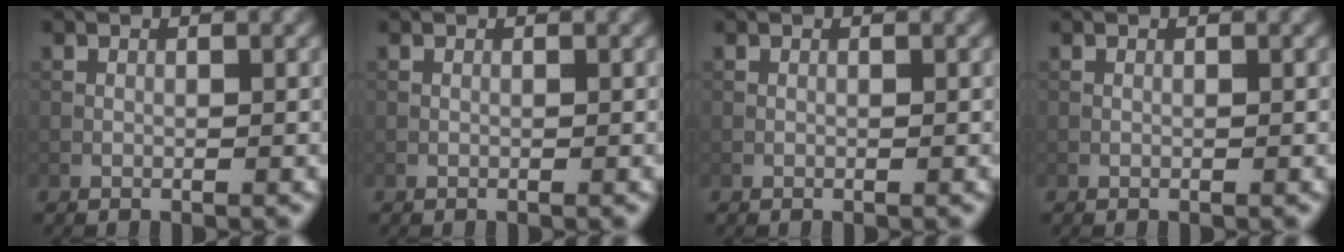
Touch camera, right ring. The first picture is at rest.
{"total": 0.0}
{"total": 0.0}
{"total": 0.0}